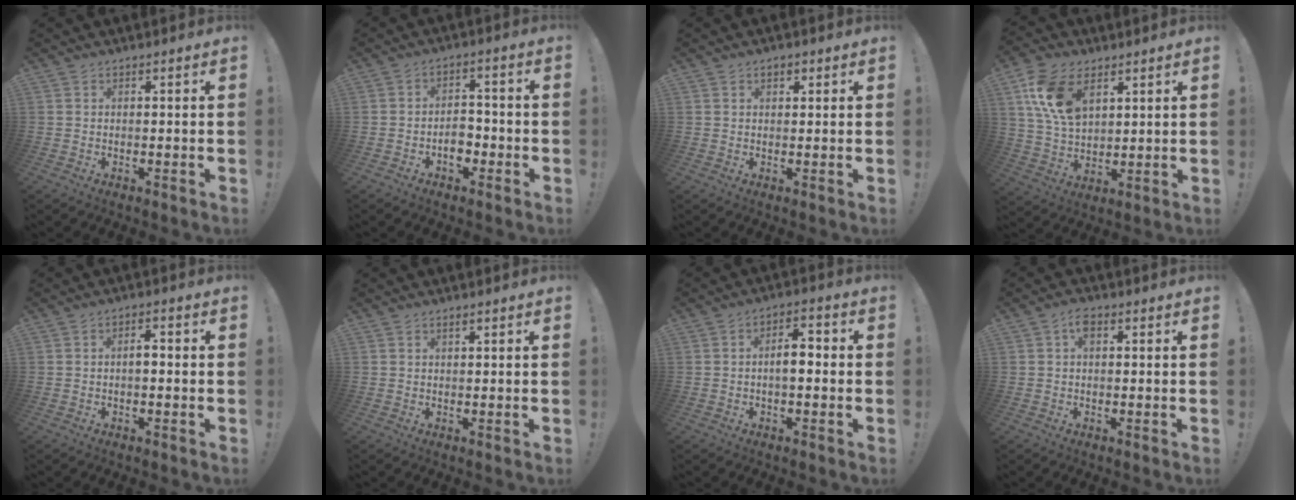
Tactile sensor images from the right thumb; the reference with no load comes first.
{"total": 5.9, "force": [-2.2, 4.1, 3.7], "torque": [-0.055, 0.007, -0.040]}
{"total": 1.7, "force": [0.9, 1.0, 1.0], "torque": [-0.009, -0.003, 0.013]}
{"total": 14.5, "force": [6.7, 9.1, 9.2], "torque": [-0.184, -0.011, 0.130]}
{"total": 2.6, "force": [-0.9, 1.0, 2.3], "torque": [-0.042, 0.009, -0.019]}
{"total": 0.7, "force": [0.5, 0.2, 0.5], "torque": [-0.014, 0.002, 0.010]}
{"total": 6.5, "force": [-0.9, 3.1, 5.6], "torque": [-0.091, 0.015, -0.018]}
{"total": 3.1, "force": [0.8, 1.8, 2.5], "torque": [-0.047, 0.007, 0.012]}